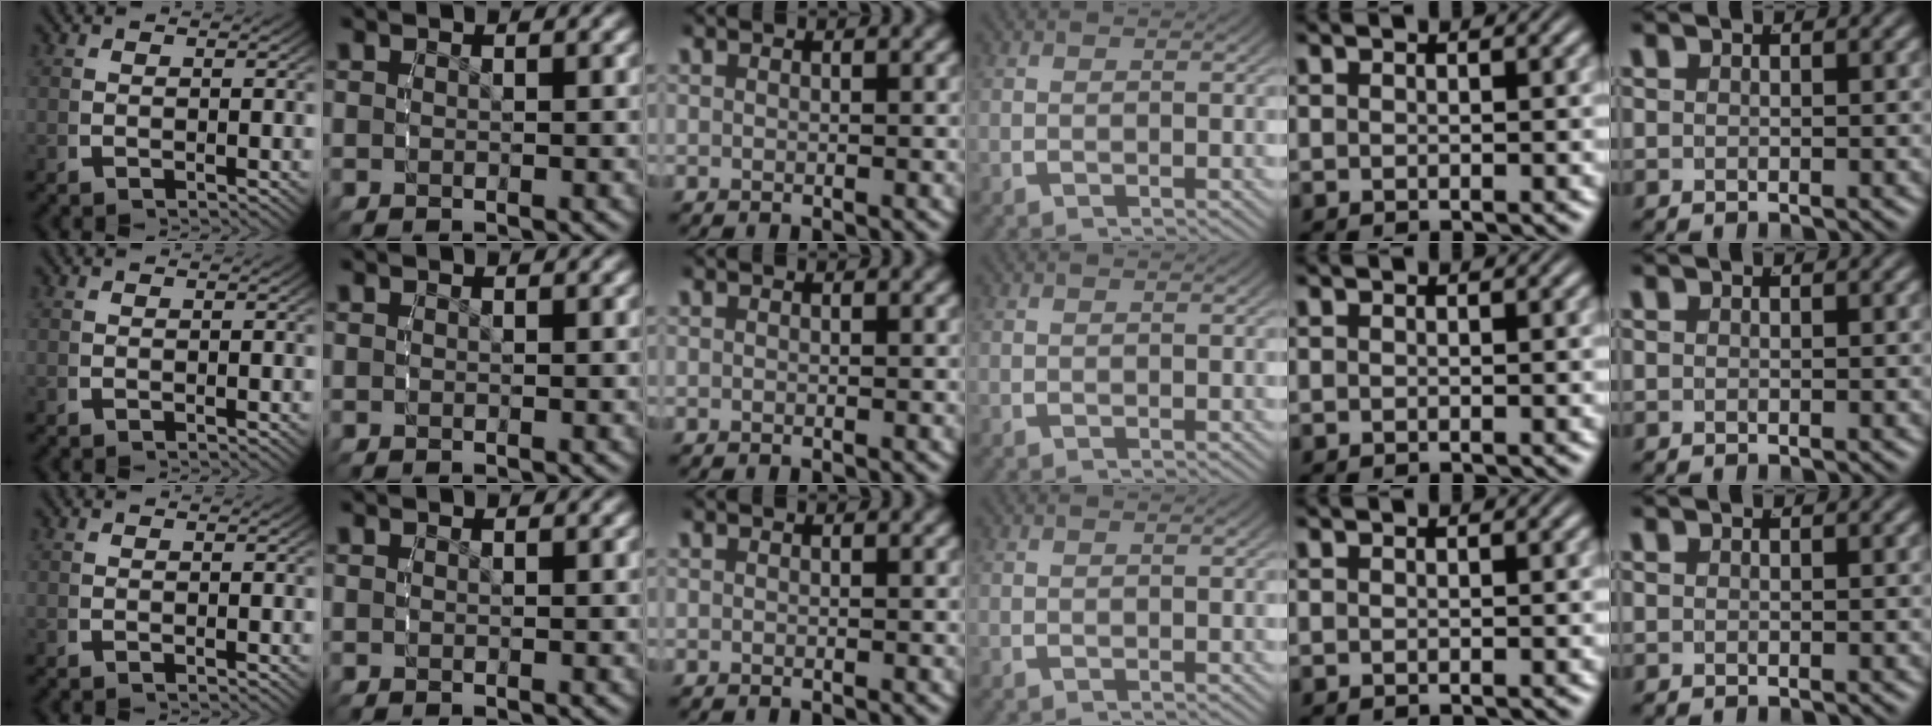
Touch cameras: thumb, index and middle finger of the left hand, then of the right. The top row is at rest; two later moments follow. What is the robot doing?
{"motion": "reach", "object": "stress ball aka squeeze ball"}